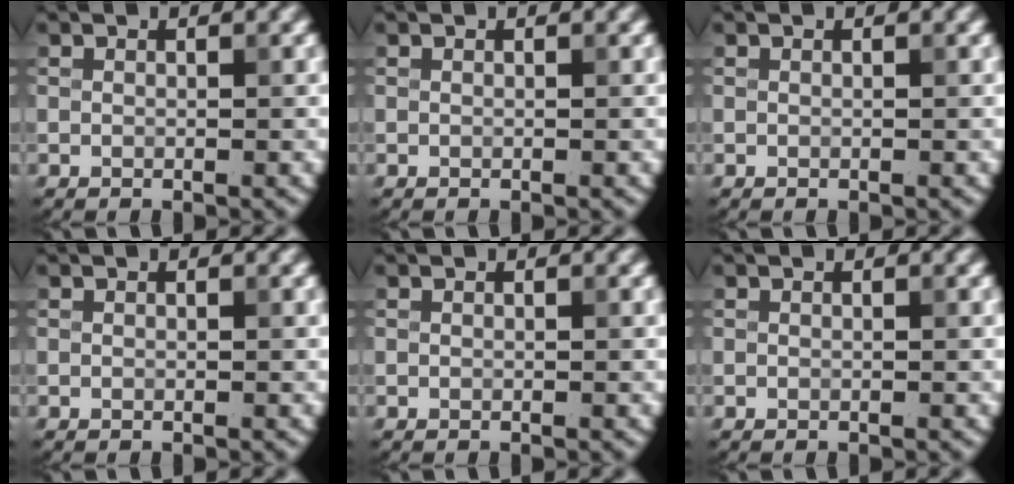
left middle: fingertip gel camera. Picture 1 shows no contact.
{"total": 0.0}
{"total": 0.0}
{"total": 0.0}
{"total": 0.0}
{"total": 0.0}